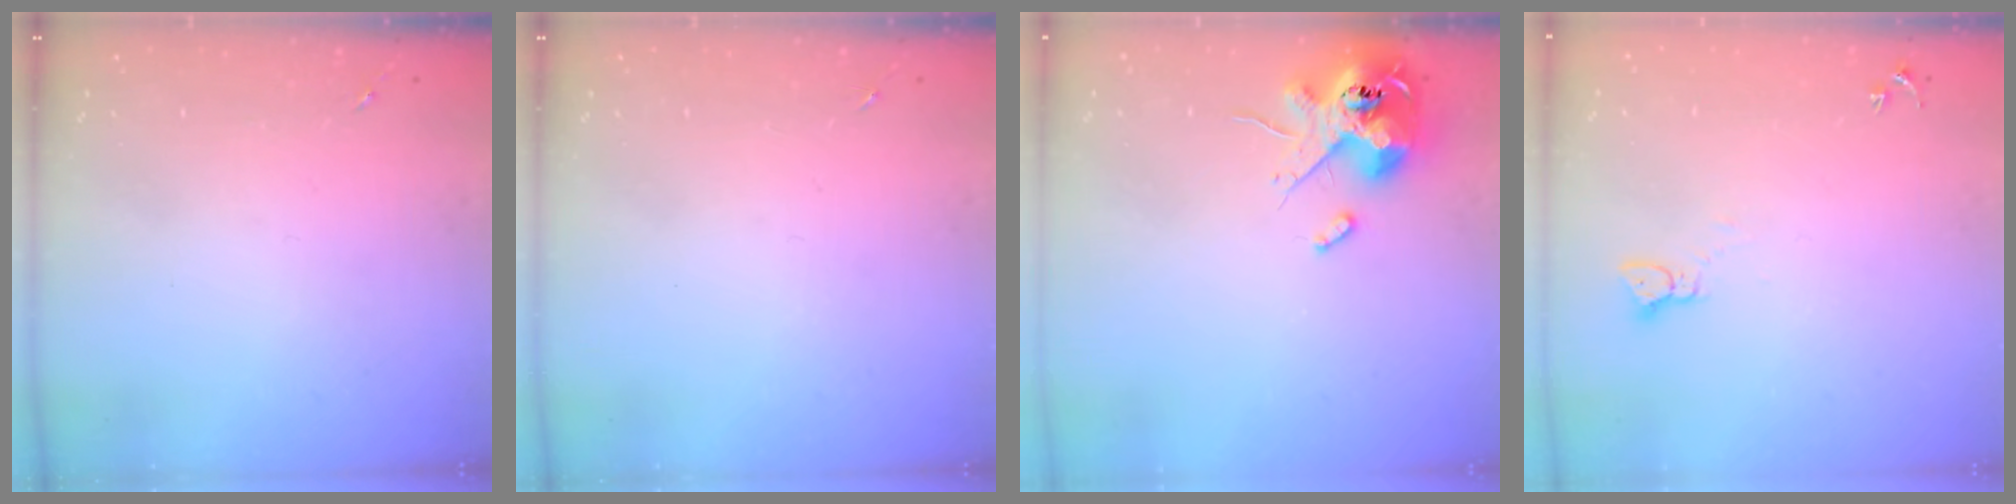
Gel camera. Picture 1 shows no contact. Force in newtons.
{"total": 0.0}
{"total": 13.2, "press": 13.0, "slide": 2.2}
{"total": 2.3, "press": 2.3, "slide": 0.3}